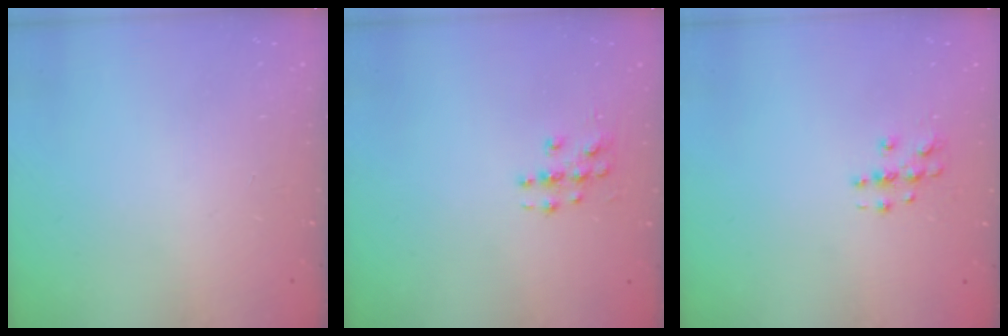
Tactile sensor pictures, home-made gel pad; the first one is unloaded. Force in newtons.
{"total": 3.9, "press": 3.9, "slide": 0.2}
{"total": 3.9, "press": 3.9, "slide": 0.5}